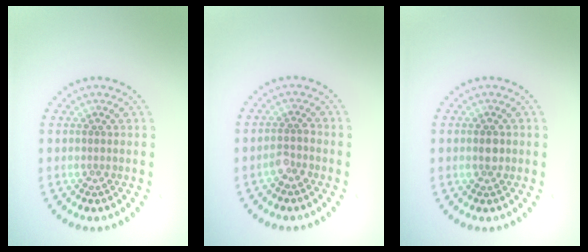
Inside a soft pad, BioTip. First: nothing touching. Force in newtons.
{"total": 1.5, "press": 1.3, "slide": 0.8}
{"total": 1.5, "press": 1.5, "slide": 0.1}